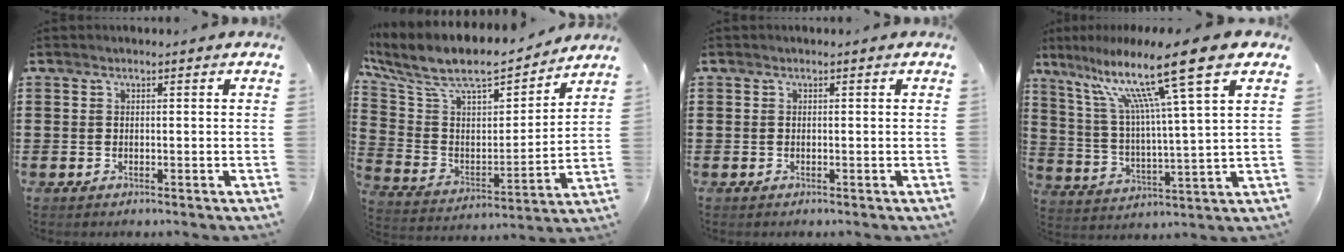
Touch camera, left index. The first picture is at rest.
{"total": 9.4, "force": [7.6, 2.9, 4.8], "torque": [-0.128, -0.052, 0.127]}
{"total": 0.0}
{"total": 14.6, "force": [9.4, 0.3, 11.1], "torque": [-0.223, -0.040, 0.145]}